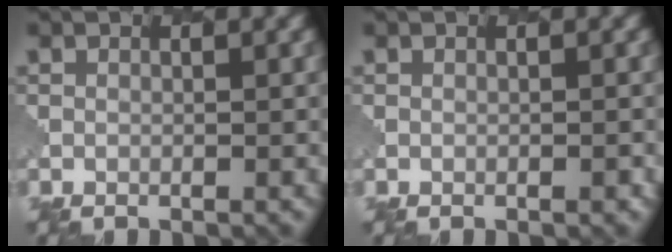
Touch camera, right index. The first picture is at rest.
{"total": 0.5, "force": [-0.3, 0.1, 0.4], "torque": [-0.002, 0.001, -0.001]}